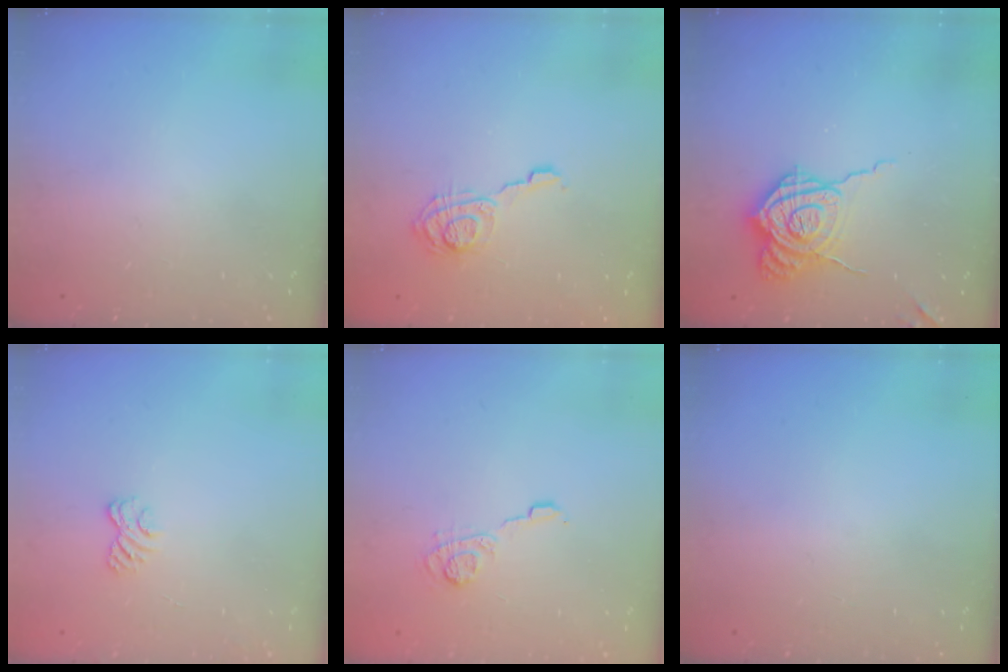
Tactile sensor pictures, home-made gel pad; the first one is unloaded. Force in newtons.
{"total": 11.4, "press": 11.4, "slide": 0.1}
{"total": 12.6, "press": 12.6, "slide": 0.8}
{"total": 2.5, "press": 2.2, "slide": 1.2}
{"total": 5.9, "press": 5.8, "slide": 1.0}
{"total": 0.0}